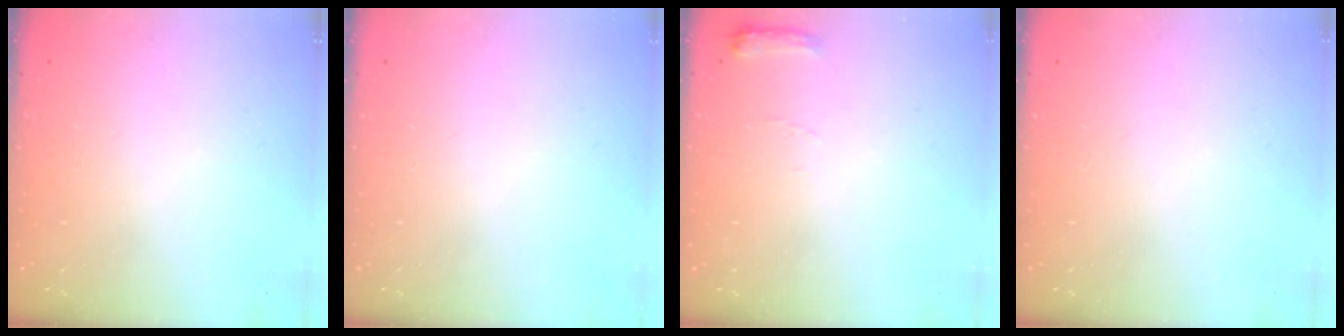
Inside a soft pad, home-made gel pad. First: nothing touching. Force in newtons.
{"total": 0.0}
{"total": 5.6, "press": 5.6, "slide": 0.7}
{"total": 8.9, "press": 3.1, "slide": 8.3}